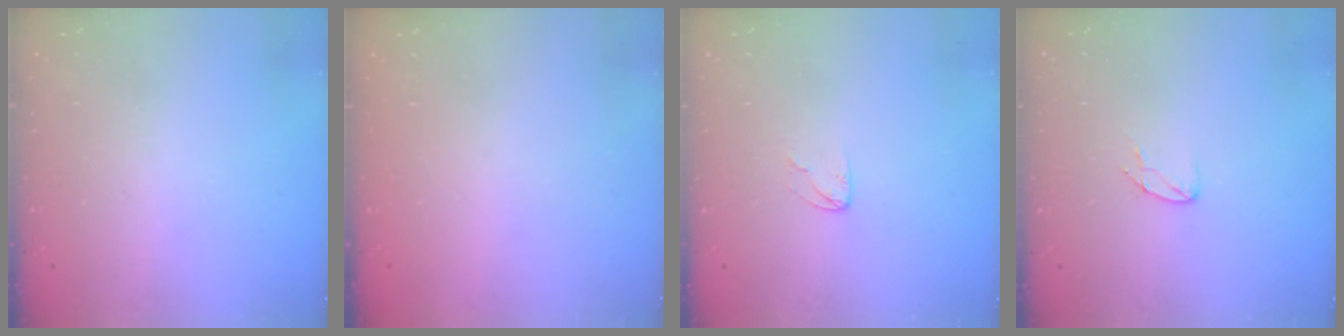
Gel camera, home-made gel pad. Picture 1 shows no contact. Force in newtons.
{"total": 0.0}
{"total": 3.8, "press": 3.8, "slide": 0.3}
{"total": 4.9, "press": 4.9, "slide": 0.4}